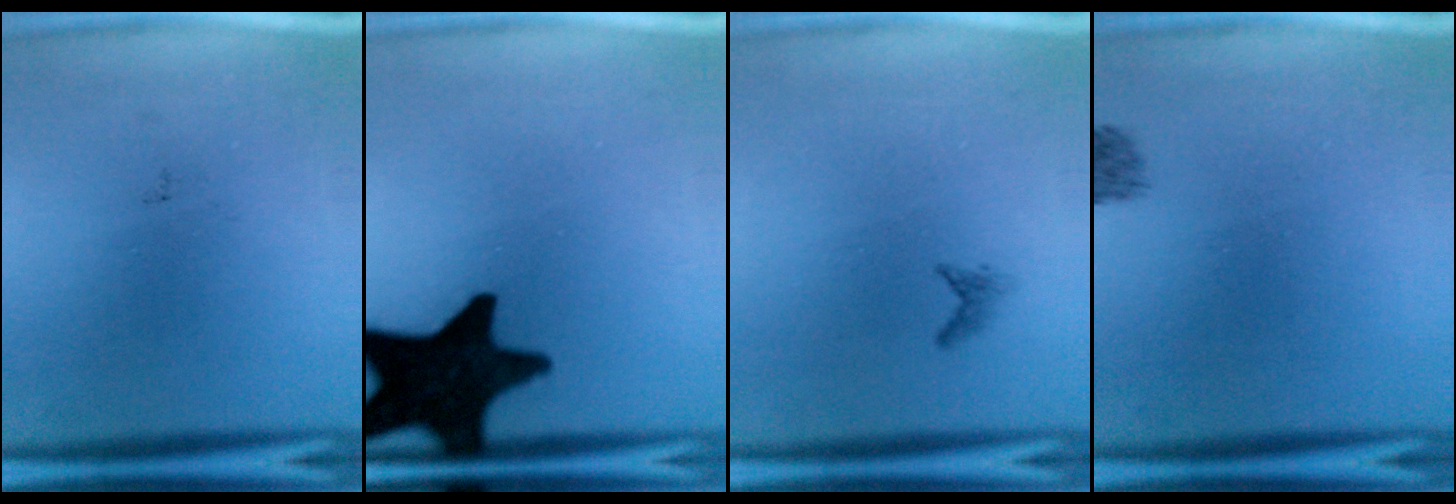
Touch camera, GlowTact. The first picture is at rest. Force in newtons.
{"total": 18.7}
{"total": 0.7}
{"total": 1.8}